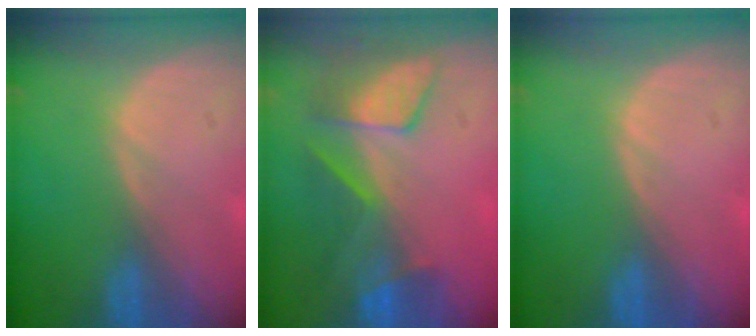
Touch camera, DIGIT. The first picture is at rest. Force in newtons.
{"total": 8.1, "press": 7.2, "slide": 3.7}
{"total": 0.0}